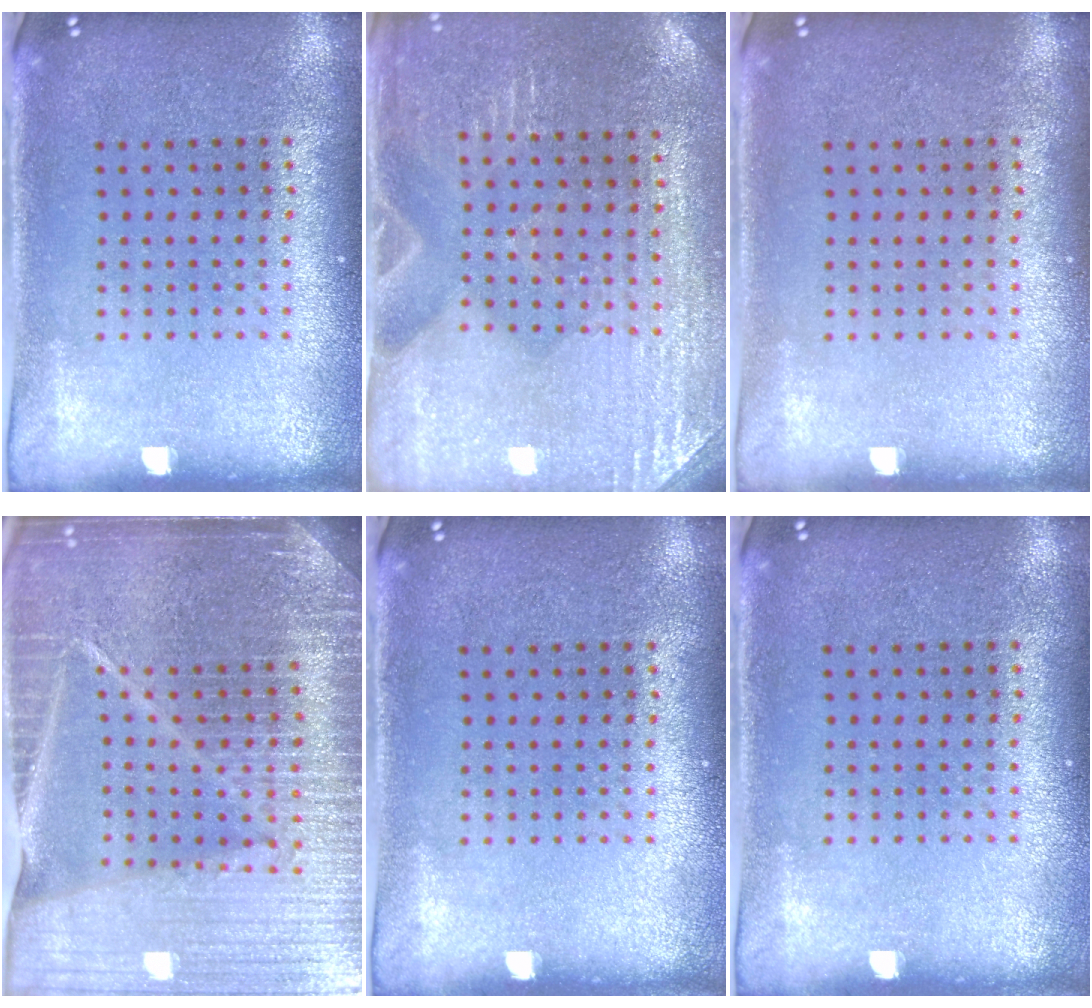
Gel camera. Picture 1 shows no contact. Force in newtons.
{"total": 3.0, "press": 3.0, "slide": 0.2}
{"total": 0.0}
{"total": 6.4, "press": 5.6, "slide": 3.2}
{"total": 0.0}
{"total": 0.0}